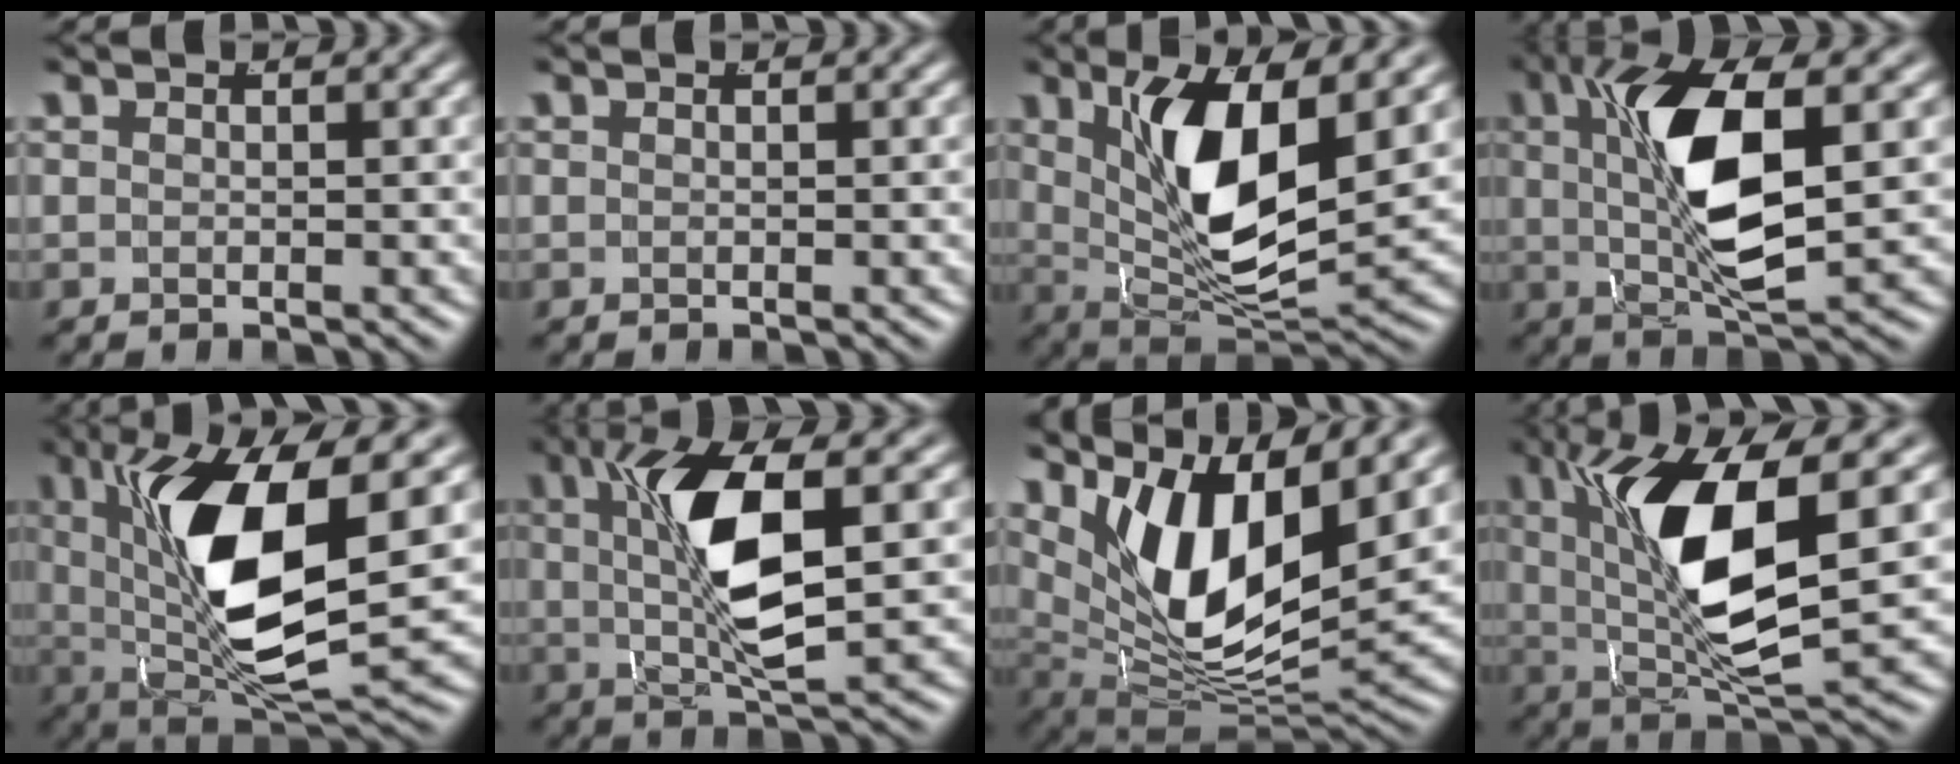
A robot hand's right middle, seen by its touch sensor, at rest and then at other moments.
{"total": 0.0}
{"total": 10.0, "force": [1.7, 4.2, 8.9], "torque": [-0.160, -0.019, 0.042]}
{"total": 9.2, "force": [1.1, 2.7, 8.7], "torque": [-0.169, -0.006, 0.026]}
{"total": 14.0, "force": [1.6, 6.0, 12.5], "torque": [-0.232, -0.018, 0.043]}
{"total": 8.2, "force": [1.1, 2.0, 7.9], "torque": [-0.153, -0.005, 0.026]}
{"total": 14.1, "force": [2.9, 8.3, 11.1], "torque": [-0.206, -0.030, 0.059]}
{"total": 11.6, "force": [1.8, 4.4, 10.6], "torque": [-0.190, -0.008, 0.041]}